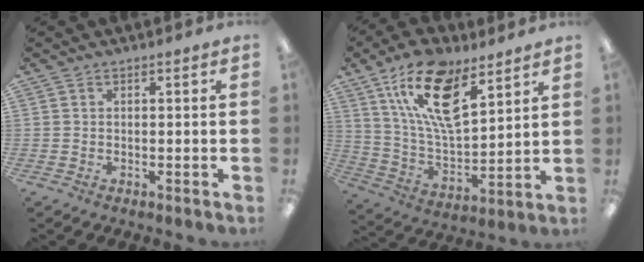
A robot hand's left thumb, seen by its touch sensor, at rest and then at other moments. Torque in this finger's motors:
{"motor_torque": [0.19, 0.35, 1.40, -1.37, 0.18]}